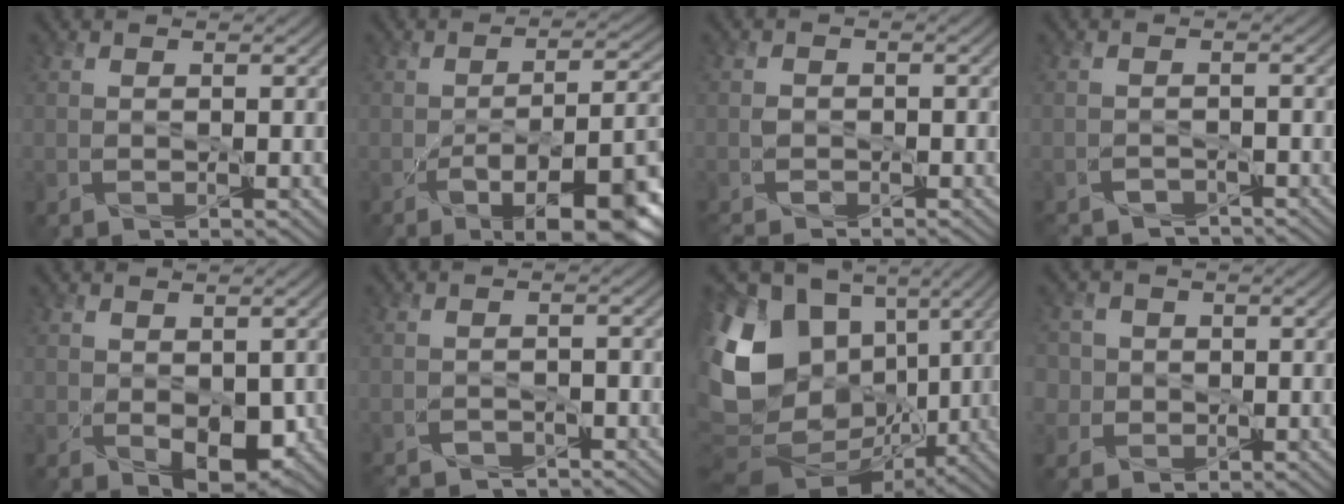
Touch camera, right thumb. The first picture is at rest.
{"total": 12.8, "force": [-6.1, 4.2, 10.5], "torque": [-0.146, -0.011, -0.090]}
{"total": 2.3, "force": [-2.0, 0.8, 0.7], "torque": [-0.017, -0.006, -0.046]}
{"total": 3.6, "force": [-3.5, 0.8, 0.5], "torque": [-0.010, -0.001, -0.055]}
{"total": 4.3, "force": [-0.3, 2.6, 3.4], "torque": [-0.065, -0.019, 0.005]}
{"total": 4.6, "force": [-4.4, 1.1, 0.9], "torque": [-0.013, -0.004, -0.069]}
{"total": 17.6, "force": [2.7, 13.3, 11.2], "torque": [-0.265, 0.008, 0.070]}
{"total": 4.1, "force": [0.5, 3.9, 1.1], "torque": [-0.032, 0.004, 0.002]}